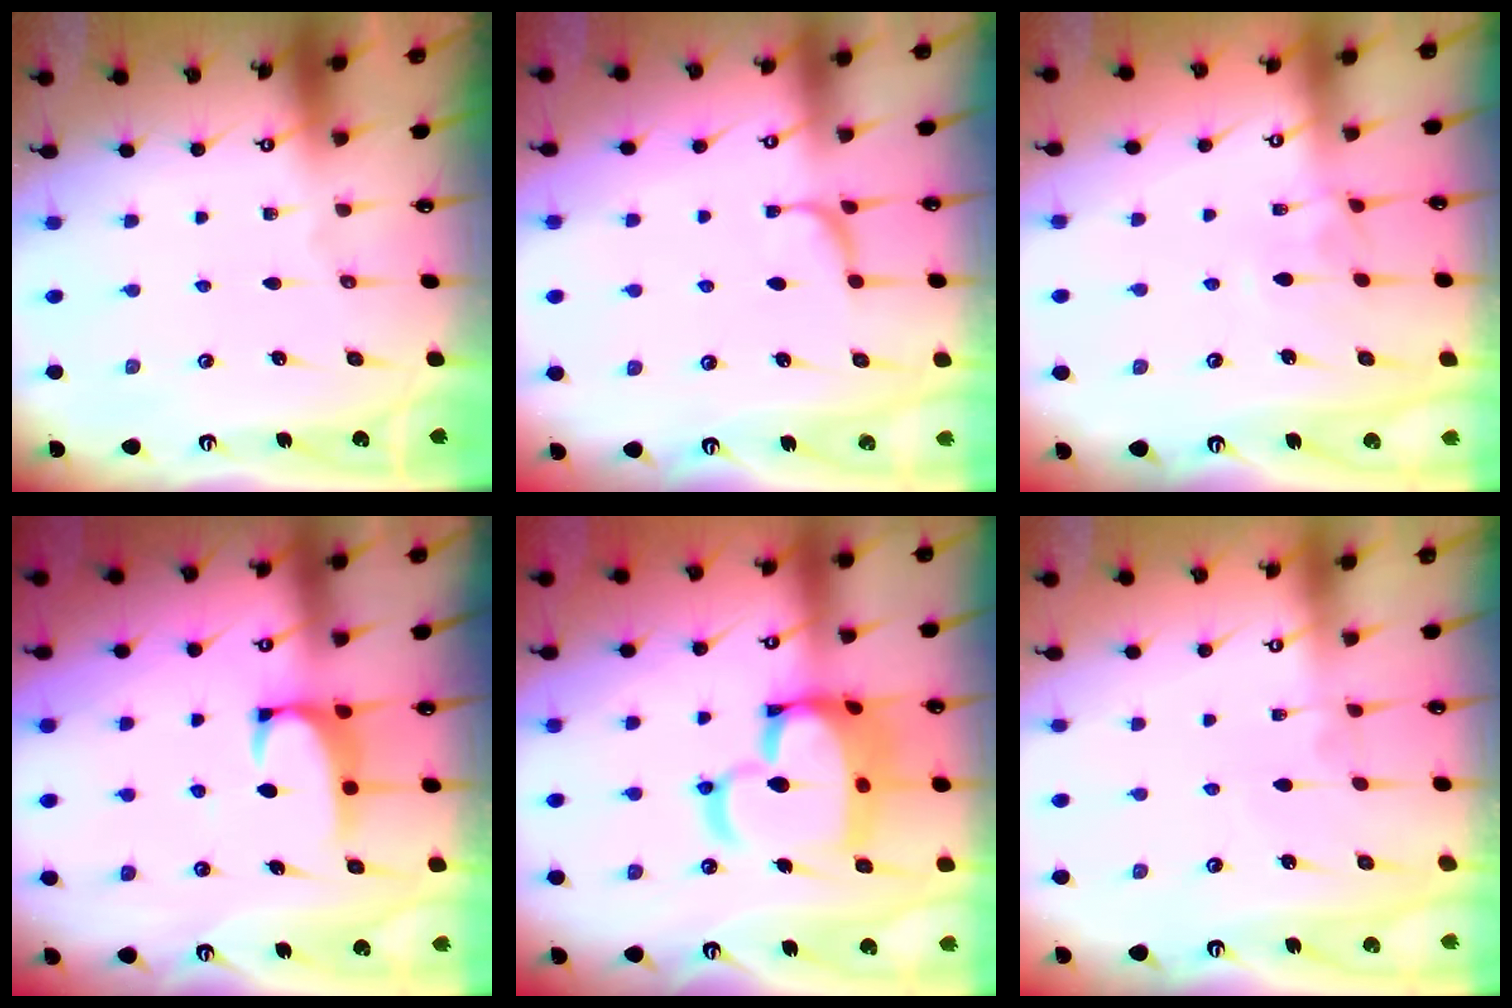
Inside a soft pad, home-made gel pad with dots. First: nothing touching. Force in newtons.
{"total": 2.4, "press": 2.4, "slide": 0.4}
{"total": 1.5, "press": 1.4, "slide": 0.5}
{"total": 2.0, "press": 1.9, "slide": 0.7}
{"total": 16.7, "press": 16.6, "slide": 2.0}
{"total": 4.9, "press": 4.9, "slide": 0.0}